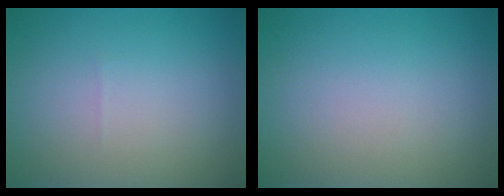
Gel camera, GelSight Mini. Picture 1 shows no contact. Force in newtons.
{"total": 0.0}